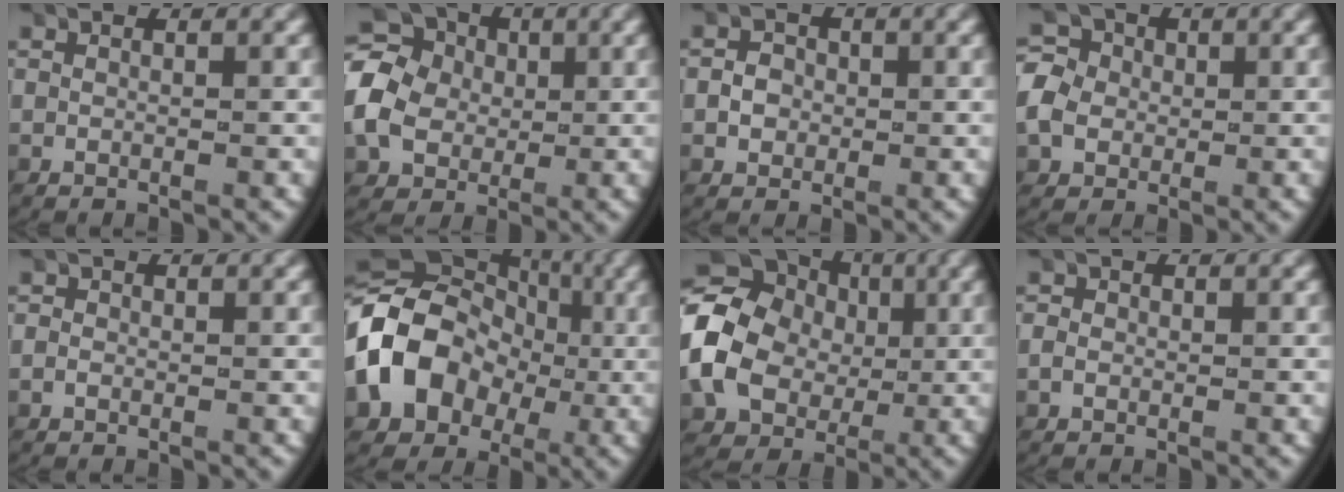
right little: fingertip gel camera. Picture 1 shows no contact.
{"total": 9.9, "force": [1.4, 8.7, 4.5], "torque": [-0.099, 0.001, 0.009]}
{"total": 1.7, "force": [-0.3, 1.5, 0.7], "torque": [-0.016, 0.003, -0.006]}
{"total": 5.7, "force": [0.4, 5.2, 2.5], "torque": [-0.054, 0.000, 0.001]}
{"total": 0.6, "force": [-0.3, 0.5, 0.2], "torque": [-0.007, -0.001, -0.005]}
{"total": 13.8, "force": [1.0, 11.6, 7.4], "torque": [-0.166, 0.002, 0.005]}
{"total": 12.2, "force": [1.2, 10.9, 5.3], "torque": [-0.130, -0.003, 0.006]}
{"total": 0.9, "force": [-0.3, 0.8, 0.3], "torque": [-0.009, 0.001, -0.006]}